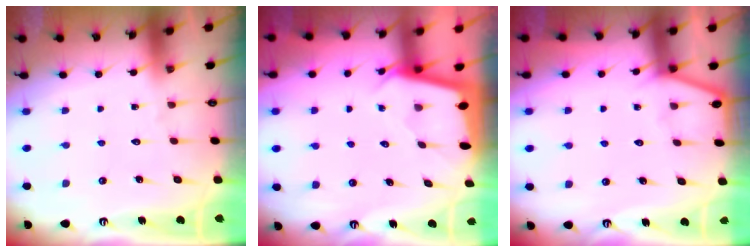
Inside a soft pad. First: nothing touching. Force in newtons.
{"total": 2.0, "press": 2.0, "slide": 0.3}
{"total": 2.6, "press": 2.6, "slide": 0.3}